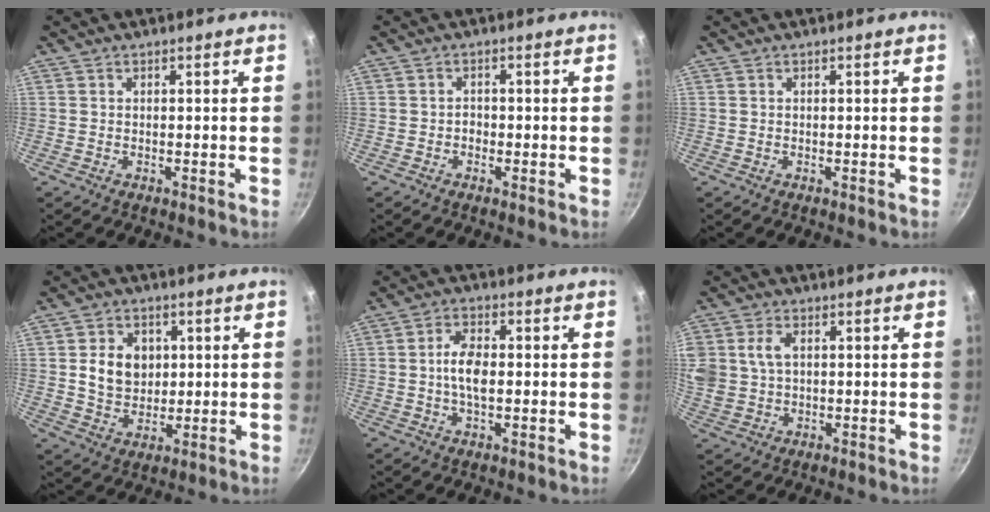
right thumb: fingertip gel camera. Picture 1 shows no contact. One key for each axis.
{"total": 1.5, "fx": -0.6, "fy": 1.1, "fz": 0.7, "tx": -0.008, "ty": 0.005, "tz": -0.011}
{"total": 0.0}
{"total": 8.7, "fx": 1.4, "fy": 6.9, "fz": 5.1, "tx": -0.059, "ty": -0.007, "tz": 0.026}
{"total": 6.1, "fx": -0.1, "fy": 3.0, "fz": 5.3, "tx": -0.102, "ty": 0.010, "tz": -0.009}
{"total": 9.6, "fx": 2.0, "fy": 7.3, "fz": 5.9, "tx": -0.126, "ty": 0.011, "tz": 0.039}